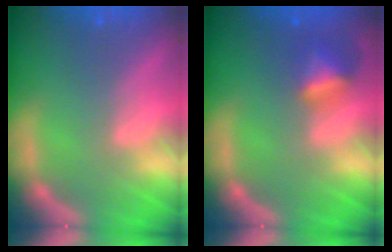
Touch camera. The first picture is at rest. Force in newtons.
{"total": 2.9}